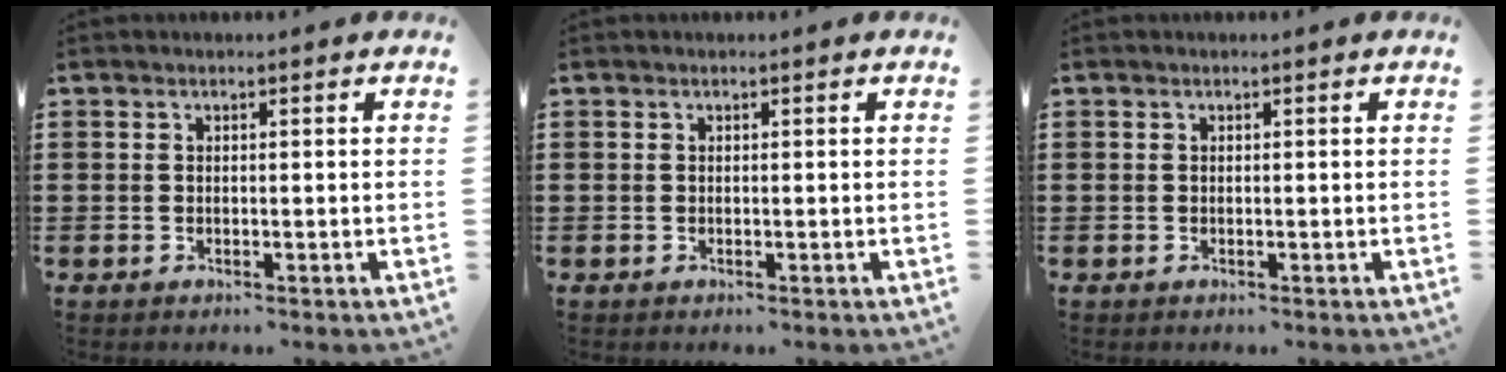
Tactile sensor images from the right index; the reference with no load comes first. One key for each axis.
{"total": 0.0}
{"total": 0.0}